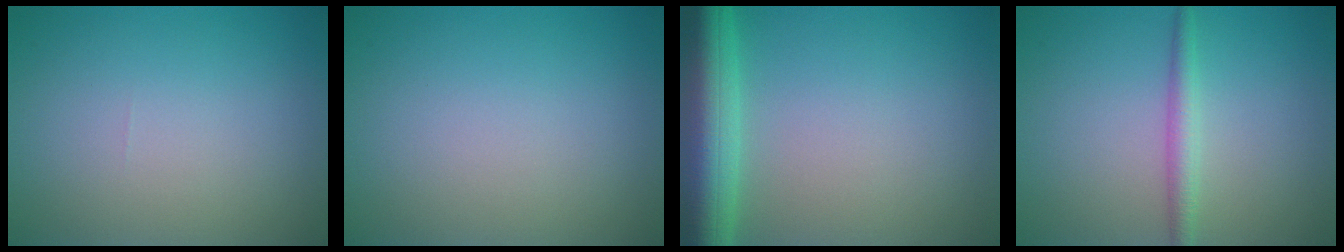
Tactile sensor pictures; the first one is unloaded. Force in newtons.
{"total": 0.0}
{"total": 7.5, "press": 7.5, "slide": 0.4}
{"total": 2.1, "press": 2.1, "slide": 0.0}